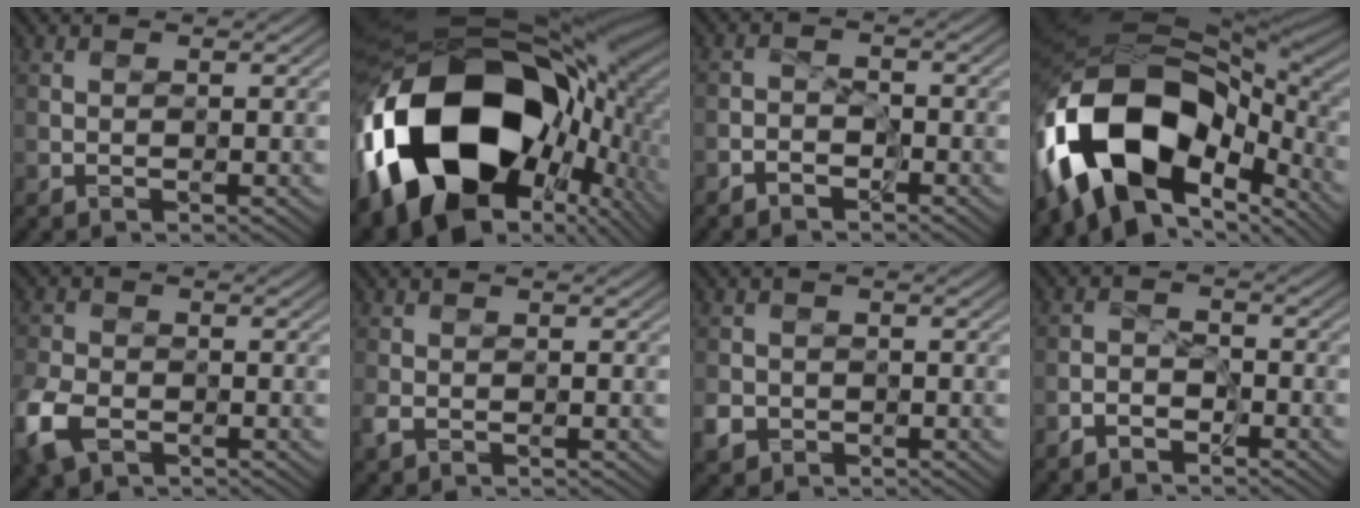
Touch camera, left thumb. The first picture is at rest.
{"total": 22.1, "force": [-4.4, 14.1, 16.4], "torque": [-0.343, -0.063, -0.049]}
{"total": 1.8, "force": [-1.6, 0.7, 0.5], "torque": [-0.010, 0.007, -0.037]}
{"total": 18.8, "force": [-4.4, 11.3, 14.4], "torque": [-0.324, -0.017, -0.065]}
{"total": 7.0, "force": [-3.4, 4.3, 4.4], "torque": [-0.127, -0.013, -0.074]}
{"total": 1.4, "force": [-0.7, 0.8, 0.9], "torque": [-0.027, -0.002, -0.019]}
{"total": 2.1, "force": [-1.1, 1.7, 0.6], "torque": [-0.020, -0.005, -0.025]}
{"total": 2.3, "force": [-2.0, 0.8, 0.6], "torque": [-0.011, 0.008, -0.048]}